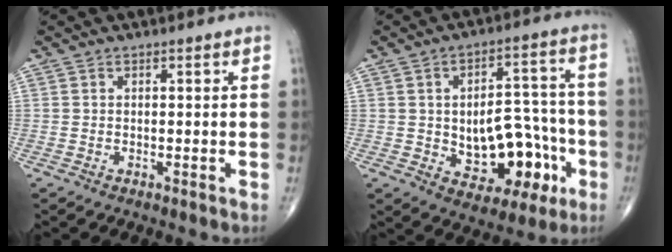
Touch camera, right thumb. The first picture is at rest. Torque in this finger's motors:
{"motor_torque": [-0.37, 0.86, 0.11, -0.11, 0.22]}